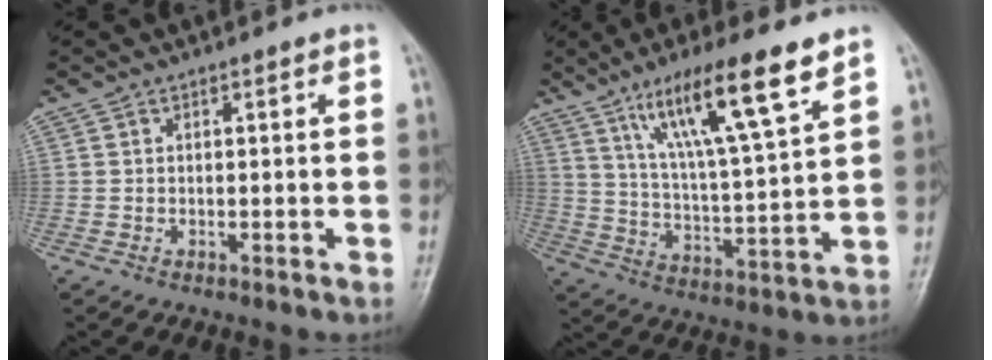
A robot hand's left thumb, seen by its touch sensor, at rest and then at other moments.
{"total": 16.2, "force": [9.6, 2.3, 12.8], "torque": [-0.217, -0.037, 0.173]}